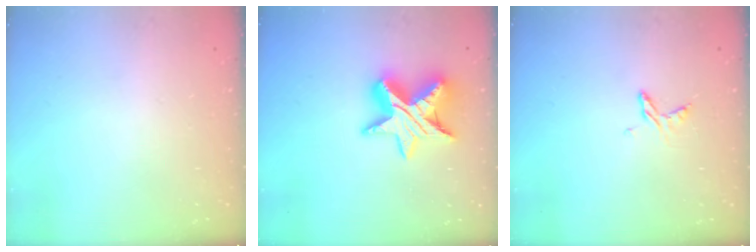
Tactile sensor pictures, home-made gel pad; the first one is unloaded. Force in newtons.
{"total": 13.9, "press": 13.9, "slide": 0.6}
{"total": 5.4, "press": 5.4, "slide": 0.5}